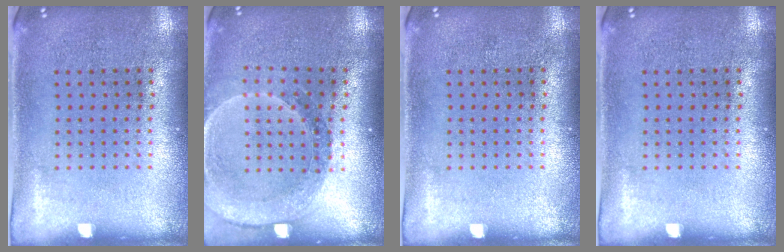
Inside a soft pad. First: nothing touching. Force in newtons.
{"total": 1.5, "press": 1.5, "slide": 0.2}
{"total": 0.0}
{"total": 0.0}